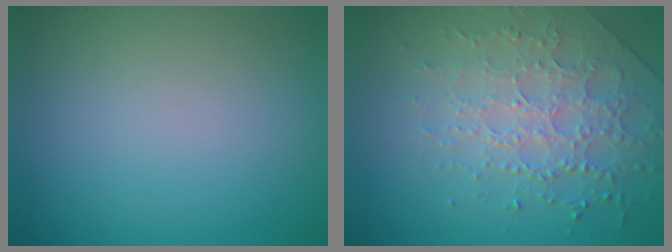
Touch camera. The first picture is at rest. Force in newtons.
{"total": 3.9, "press": 3.7, "slide": 1.0}